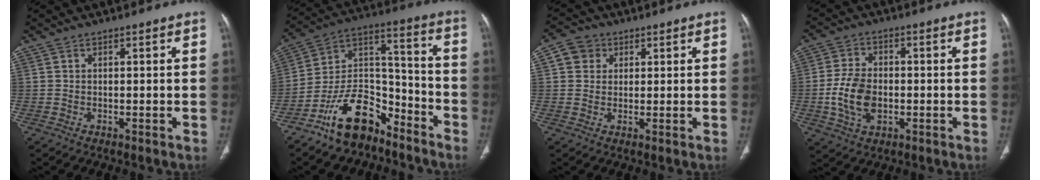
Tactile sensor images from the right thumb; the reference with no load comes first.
{"total": 15.4, "force": [-10.8, 8.1, 7.4], "torque": [-0.096, 0.104, -0.197]}
{"total": 4.8, "force": [1.5, 4.3, 1.5], "torque": [-0.008, 0.003, 0.024]}
{"total": 9.2, "force": [-1.5, 6.1, 6.7], "torque": [-0.124, 0.006, -0.026]}